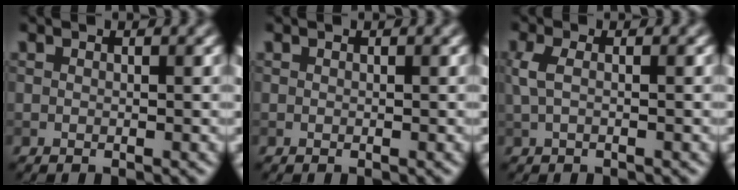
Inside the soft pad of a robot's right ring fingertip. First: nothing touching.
{"total": 0.0}
{"total": 2.0, "force": [0.3, 0.7, 1.8], "torque": [-0.042, 0.006, 0.001]}